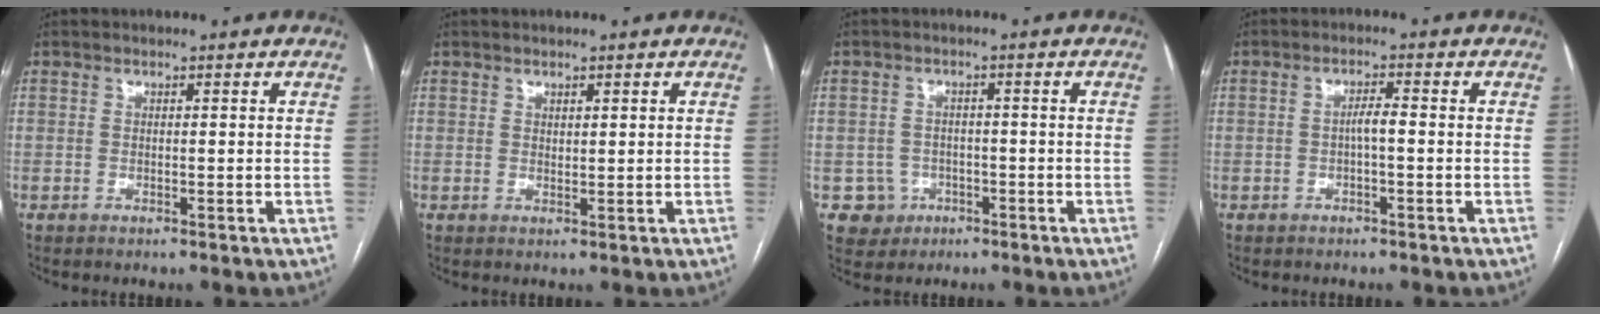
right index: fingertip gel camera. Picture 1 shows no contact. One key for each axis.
{"total": 0.9, "fx": 0.6, "fy": 0.4, "fz": 0.6, "tx": -0.008, "ty": -0.002, "tz": 0.011}
{"total": 4.4, "fx": -1.4, "fy": 4.1, "fz": -0.2, "tx": 0.014, "ty": 0.015, "tz": -0.016}
{"total": 2.2, "fx": -0.4, "fy": 0.3, "fz": 2.1, "tx": -0.035, "ty": 0.005, "tz": -0.008}